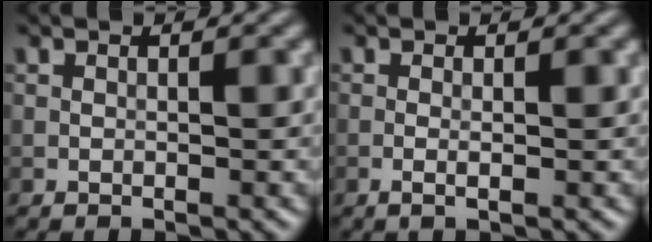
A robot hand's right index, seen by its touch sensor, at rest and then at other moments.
{"total": 1.0, "force": [-0.2, 0.1, 0.9], "torque": [-0.017, -0.003, -0.004]}